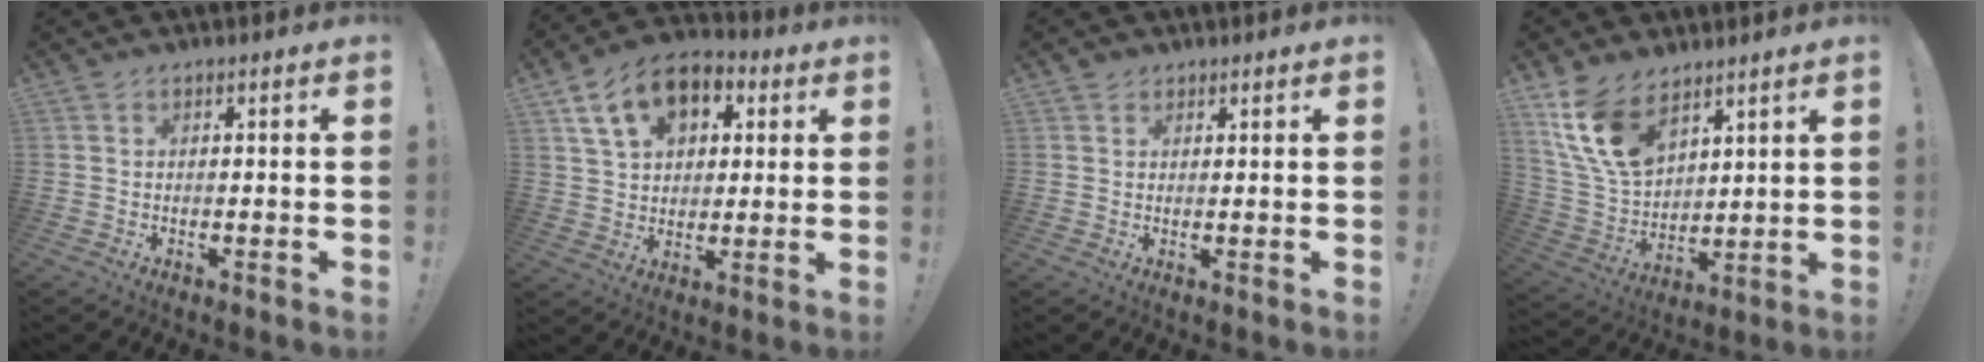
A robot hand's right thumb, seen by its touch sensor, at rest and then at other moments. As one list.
[{"total": 14.4, "force": [6.1, 10.1, 8.3], "torque": [-0.128, -0.015, 0.115]}, {"total": 1.7, "force": [1.2, 1.2, 0.2], "torque": [-0.004, 0.001, 0.022]}, {"total": 14.8, "force": [8.9, 8.6, 8.1], "torque": [-0.172, -0.048, 0.173]}]